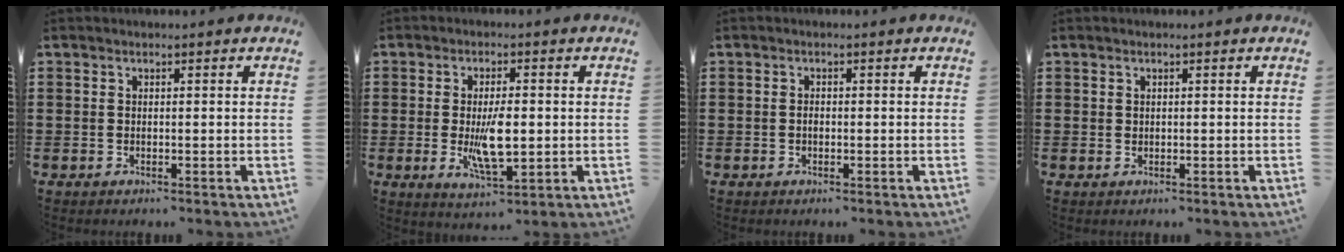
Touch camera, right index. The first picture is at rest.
{"total": 7.0, "force": [-0.5, 2.7, 6.4], "torque": [-0.125, -0.008, -0.014]}
{"total": 0.8, "force": [-0.2, 0.5, 0.6], "torque": [-0.015, -0.001, -0.003]}
{"total": 0.6, "force": [0.3, 0.5, 0.1], "torque": [-0.003, 0.003, 0.006]}